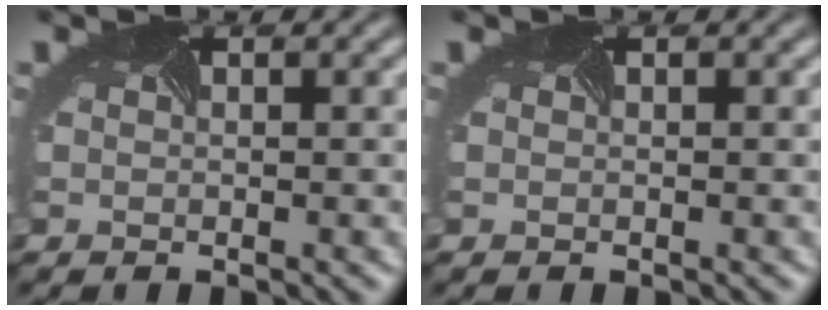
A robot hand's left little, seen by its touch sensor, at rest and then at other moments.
{"total": 0.0}